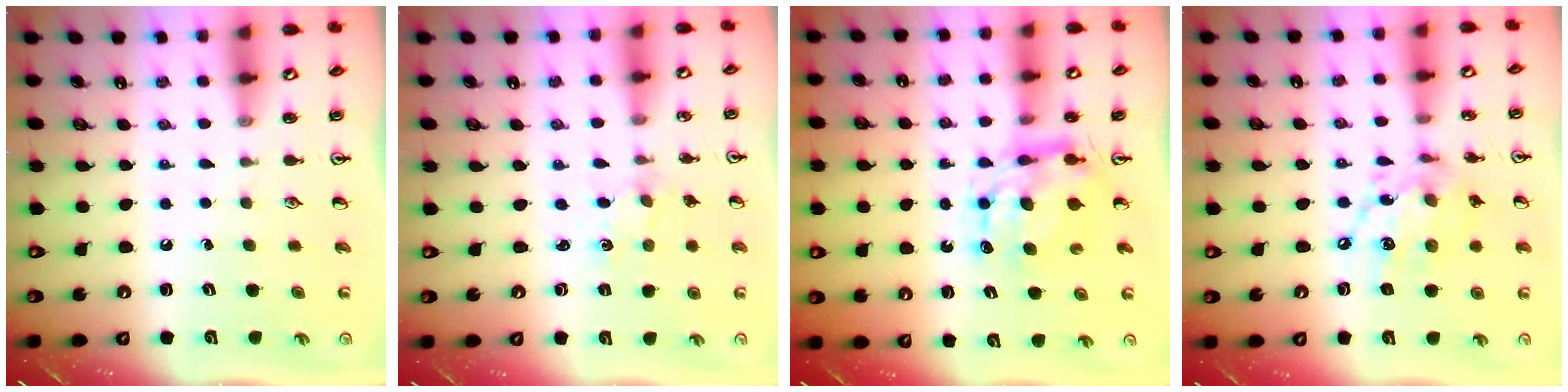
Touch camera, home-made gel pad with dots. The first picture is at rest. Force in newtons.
{"total": 0.6, "press": 0.6, "slide": 0.2}
{"total": 7.2, "press": 7.2, "slide": 0.8}
{"total": 12.3, "press": 12.2, "slide": 0.7}